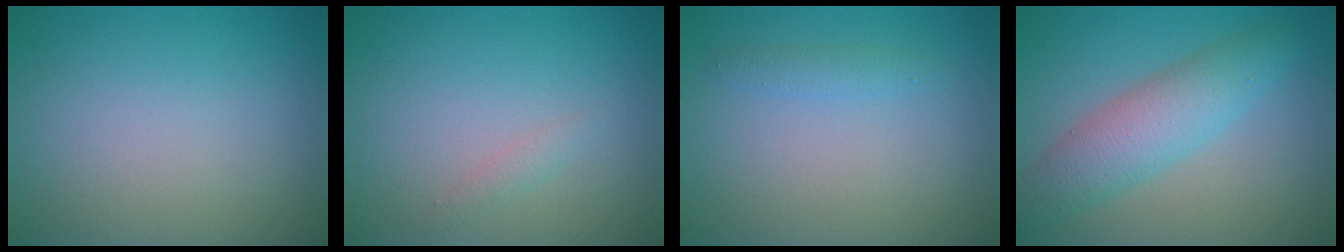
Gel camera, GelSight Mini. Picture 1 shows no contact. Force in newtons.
{"total": 0.8, "press": 0.8, "slide": 0.1}
{"total": 1.1, "press": 1.1, "slide": 0.1}
{"total": 4.9, "press": 4.9, "slide": 0.1}